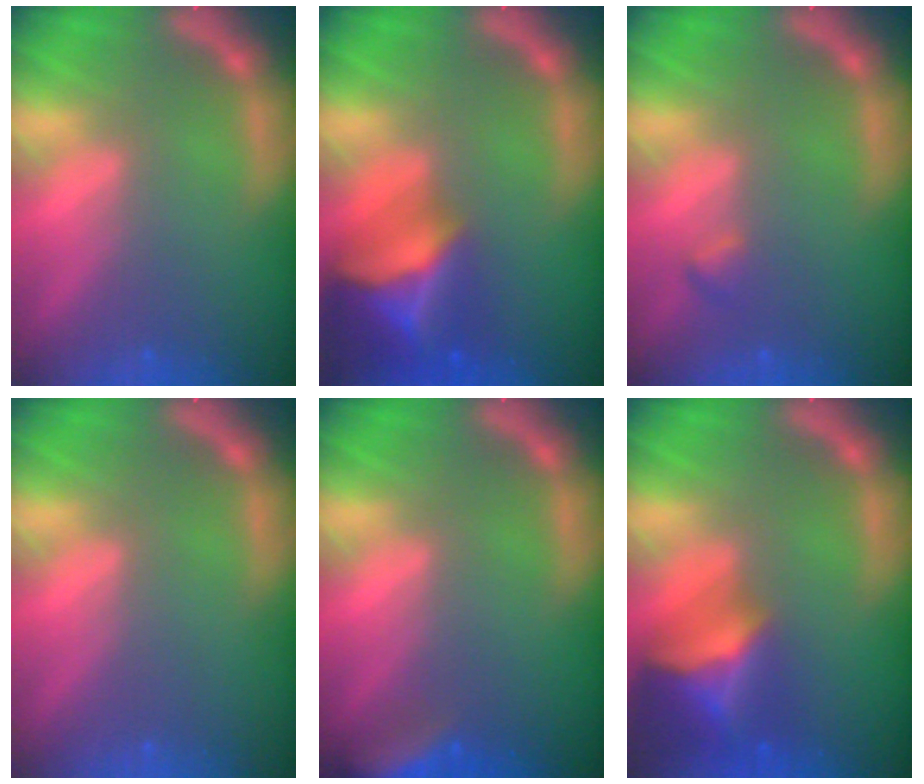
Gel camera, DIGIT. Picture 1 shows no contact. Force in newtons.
{"total": 9.4}
{"total": 0.9}
{"total": 0.0}
{"total": 5.5}
{"total": 8.0}